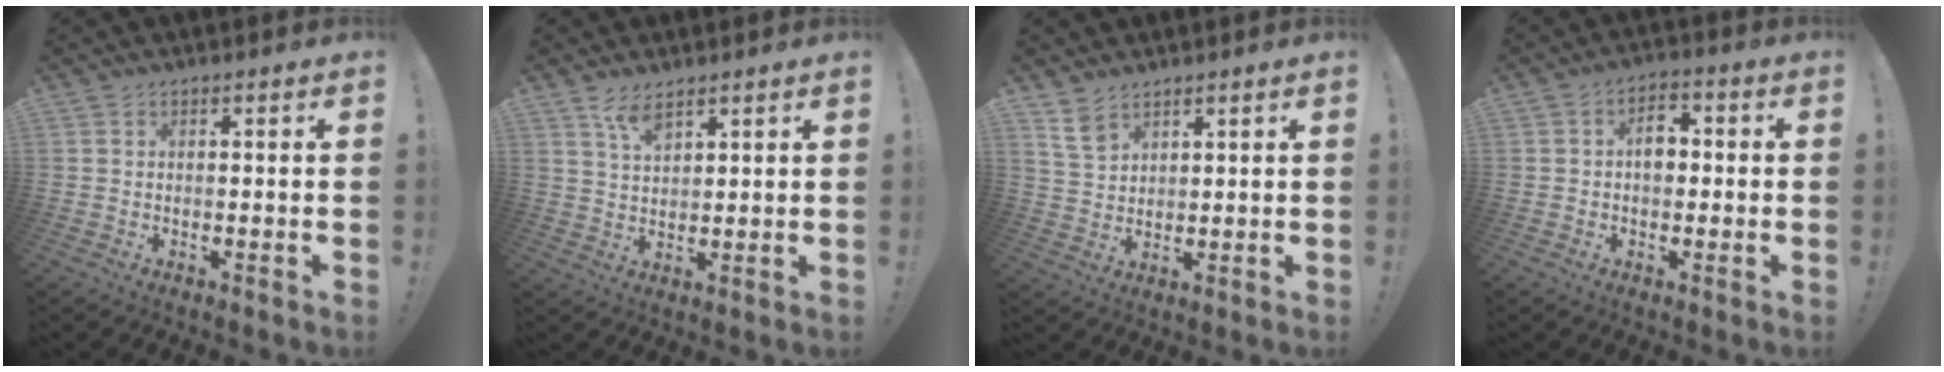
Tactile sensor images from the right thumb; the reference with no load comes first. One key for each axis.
{"total": 5.8, "fx": 4.2, "fy": 2.2, "fz": 3.3, "tx": -0.060, "ty": -0.021, "tz": 0.075}
{"total": 6.1, "fx": 4.4, "fy": 3.6, "fz": 2.4, "tx": -0.037, "ty": -0.026, "tz": 0.084}
{"total": 5.8, "fx": 0.2, "fy": 4.2, "fz": 4.0, "tx": -0.056, "ty": 0.010, "tz": 0.000}